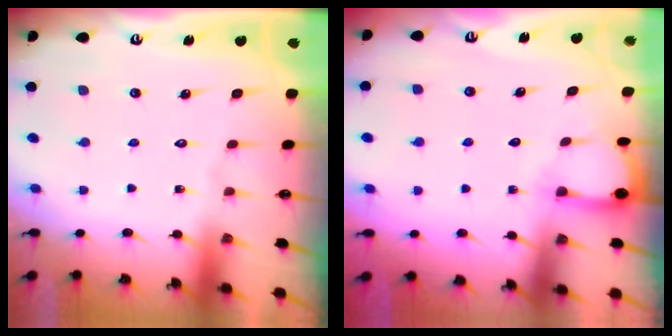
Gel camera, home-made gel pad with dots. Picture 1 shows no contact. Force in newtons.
{"total": 4.3, "press": 4.3, "slide": 0.4}